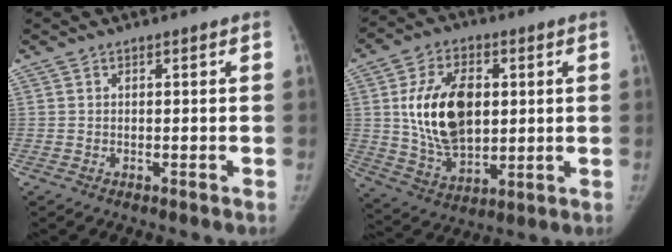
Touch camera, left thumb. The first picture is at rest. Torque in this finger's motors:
{"motor_torque": [2.22, 2.33, 1.47, -1.30, 0.49]}